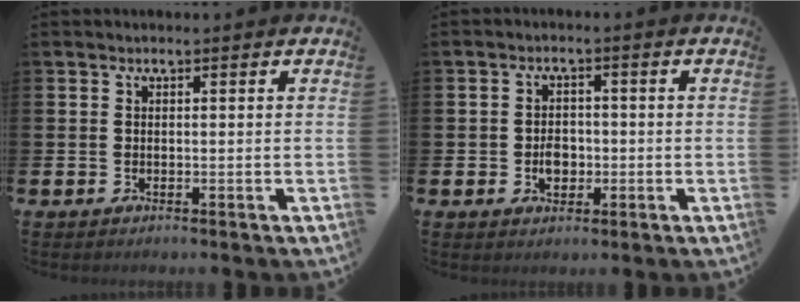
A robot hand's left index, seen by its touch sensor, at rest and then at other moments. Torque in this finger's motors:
{"motor_torque": [0.57, 0.10, 0.04, 0.09]}